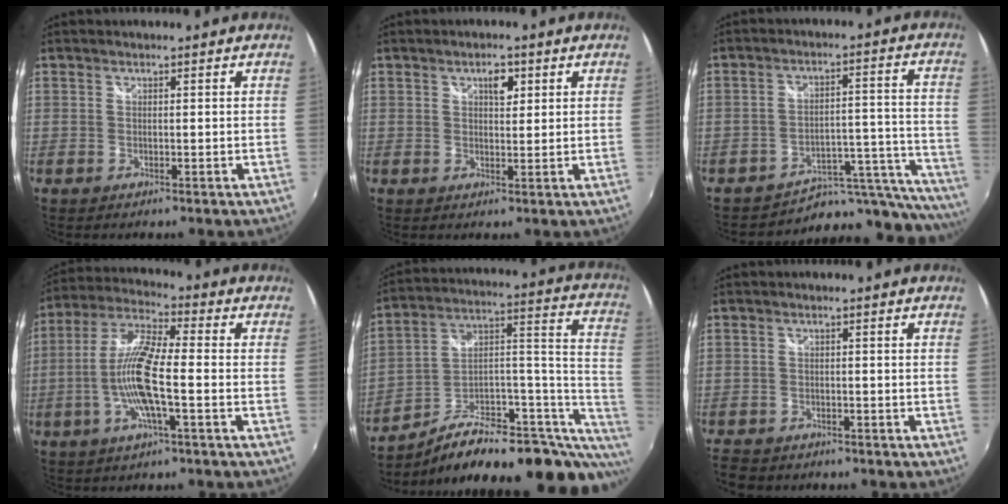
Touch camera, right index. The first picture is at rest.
{"total": 2.8, "force": [1.4, 1.2, 2.1], "torque": [-0.030, 0.007, 0.021]}
{"total": 18.1, "force": [-16.6, 5.2, 5.1], "torque": [-0.048, 0.035, -0.223]}
{"total": 11.6, "force": [-2.8, 1.7, 11.1], "torque": [-0.228, 0.003, -0.053]}
{"total": 25.6, "force": [-11.4, 11.5, 19.9], "torque": [-0.262, 0.025, -0.168]}
{"total": 5.5, "force": [-4.7, 2.4, 1.5], "torque": [-0.050, -0.011, -0.078]}